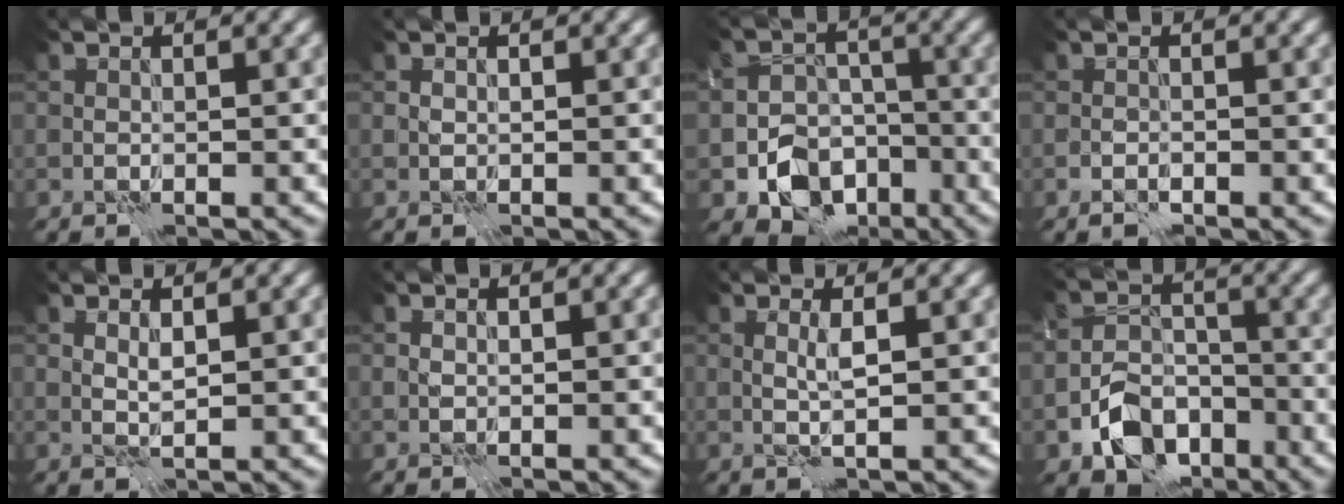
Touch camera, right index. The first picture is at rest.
{"total": 0.0}
{"total": 7.6, "force": [-4.0, 5.6, 3.2], "torque": [-0.026, -0.004, -0.071]}
{"total": 0.7, "force": [-0.6, 0.2, 0.3], "torque": [-0.005, 0.004, -0.012]}
{"total": 0.9, "force": [0.6, 0.1, 0.7], "torque": [-0.018, -0.001, 0.013]}
{"total": 0.0}
{"total": 1.3, "force": [0.5, -0.1, 1.2], "torque": [-0.029, 0.003, 0.007]}
{"total": 5.8, "force": [-3.2, 3.9, 2.8], "torque": [-0.041, -0.006, -0.058]}